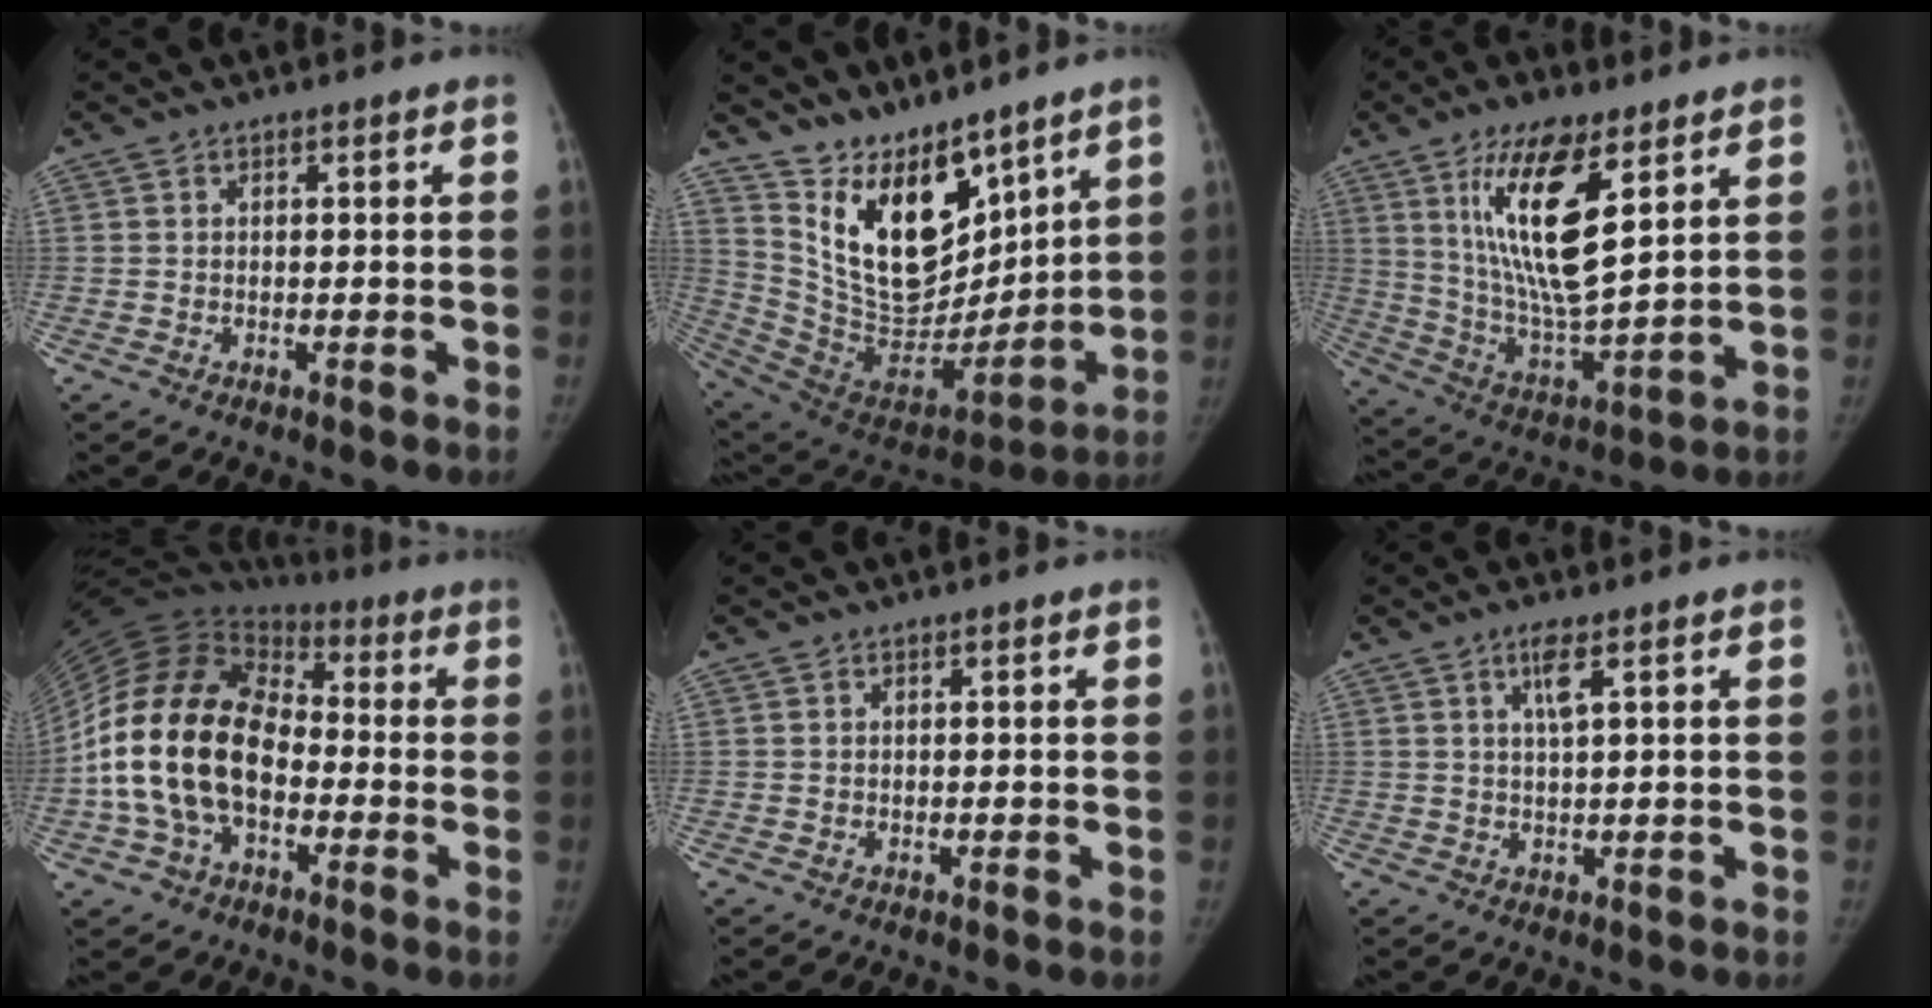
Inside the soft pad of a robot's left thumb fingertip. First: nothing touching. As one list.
[{"total": 20.3, "force": [13.4, 10.1, 11.4], "torque": [-0.143, -0.088, 0.257]}, {"total": 17.9, "force": [8.0, 5.9, 14.8], "torque": [-0.258, -0.044, 0.154]}, {"total": 22.5, "force": [-3.7, 15.0, 16.4], "torque": [-0.329, 0.039, -0.072]}, {"total": 0.0}, {"total": 3.3, "force": [1.4, 0.5, 3.0], "torque": [-0.059, -0.004, 0.029]}]